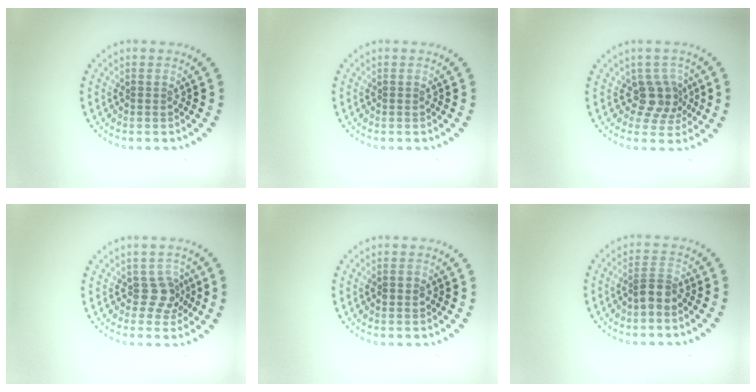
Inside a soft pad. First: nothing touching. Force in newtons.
{"total": 0.0}
{"total": 2.9, "press": 2.2, "slide": 1.9}
{"total": 2.3, "press": 2.0, "slide": 1.2}
{"total": 1.3, "press": 1.3, "slide": 0.1}
{"total": 2.2, "press": 1.7, "slide": 1.3}